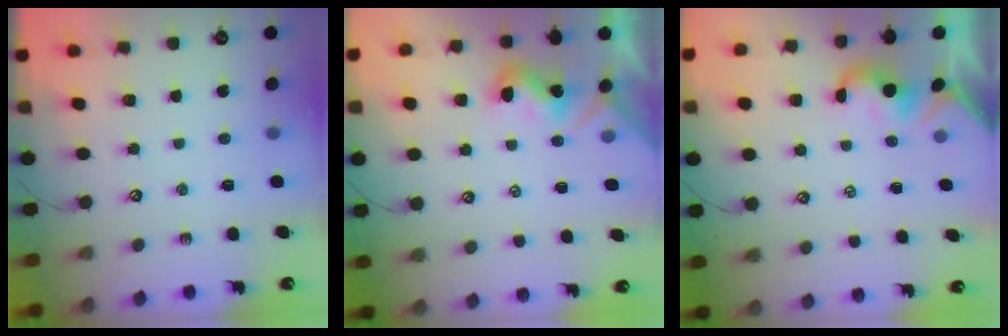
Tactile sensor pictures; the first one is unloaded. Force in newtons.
{"total": 1.3, "press": 1.2, "slide": 0.3}
{"total": 1.9, "press": 1.9, "slide": 0.3}